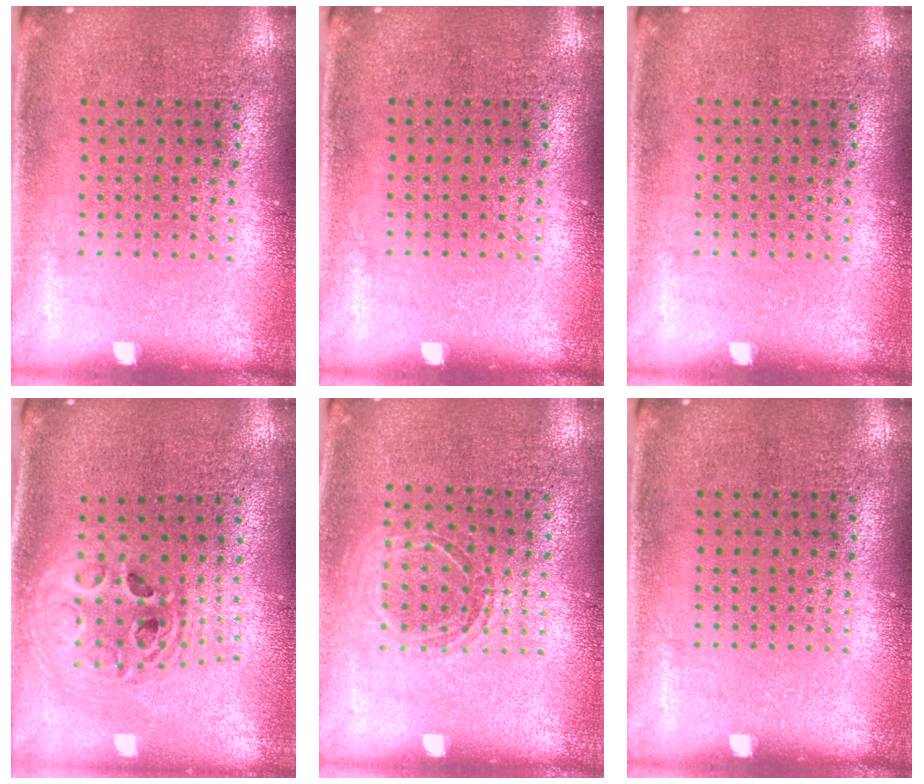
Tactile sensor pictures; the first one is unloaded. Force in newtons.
{"total": 0.0}
{"total": 0.0}
{"total": 2.1, "press": 1.7, "slide": 1.2}
{"total": 1.2, "press": 1.1, "slide": 0.4}
{"total": 0.0}